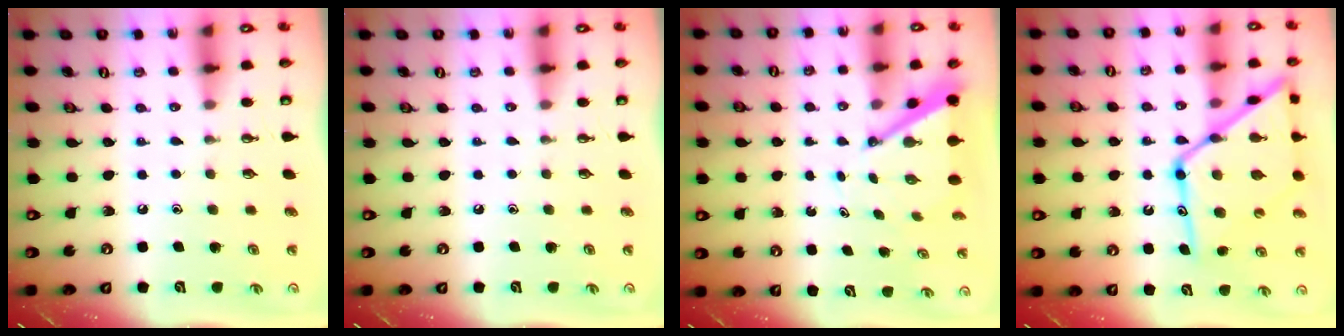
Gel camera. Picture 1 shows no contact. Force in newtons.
{"total": 0.0}
{"total": 5.1, "press": 5.0, "slide": 0.4}
{"total": 22.6, "press": 22.5, "slide": 1.8}